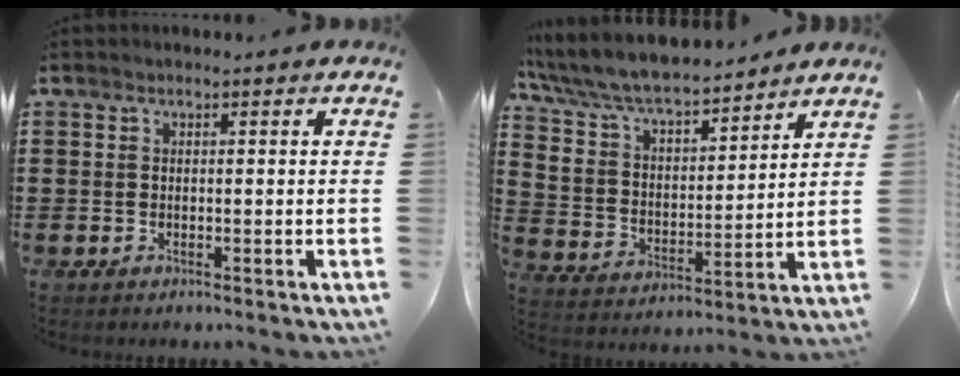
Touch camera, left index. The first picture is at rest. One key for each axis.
{"total": 7.3, "fx": 6.8, "fy": 1.4, "fz": 2.3, "tx": -0.076, "ty": -0.040, "tz": 0.118}